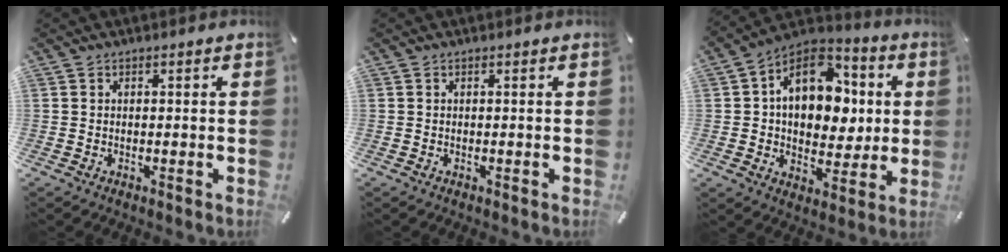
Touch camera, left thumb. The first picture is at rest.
{"total": 0.0}
{"total": 16.7, "force": [3.6, 12.2, 10.8], "torque": [-0.159, -0.016, 0.069]}